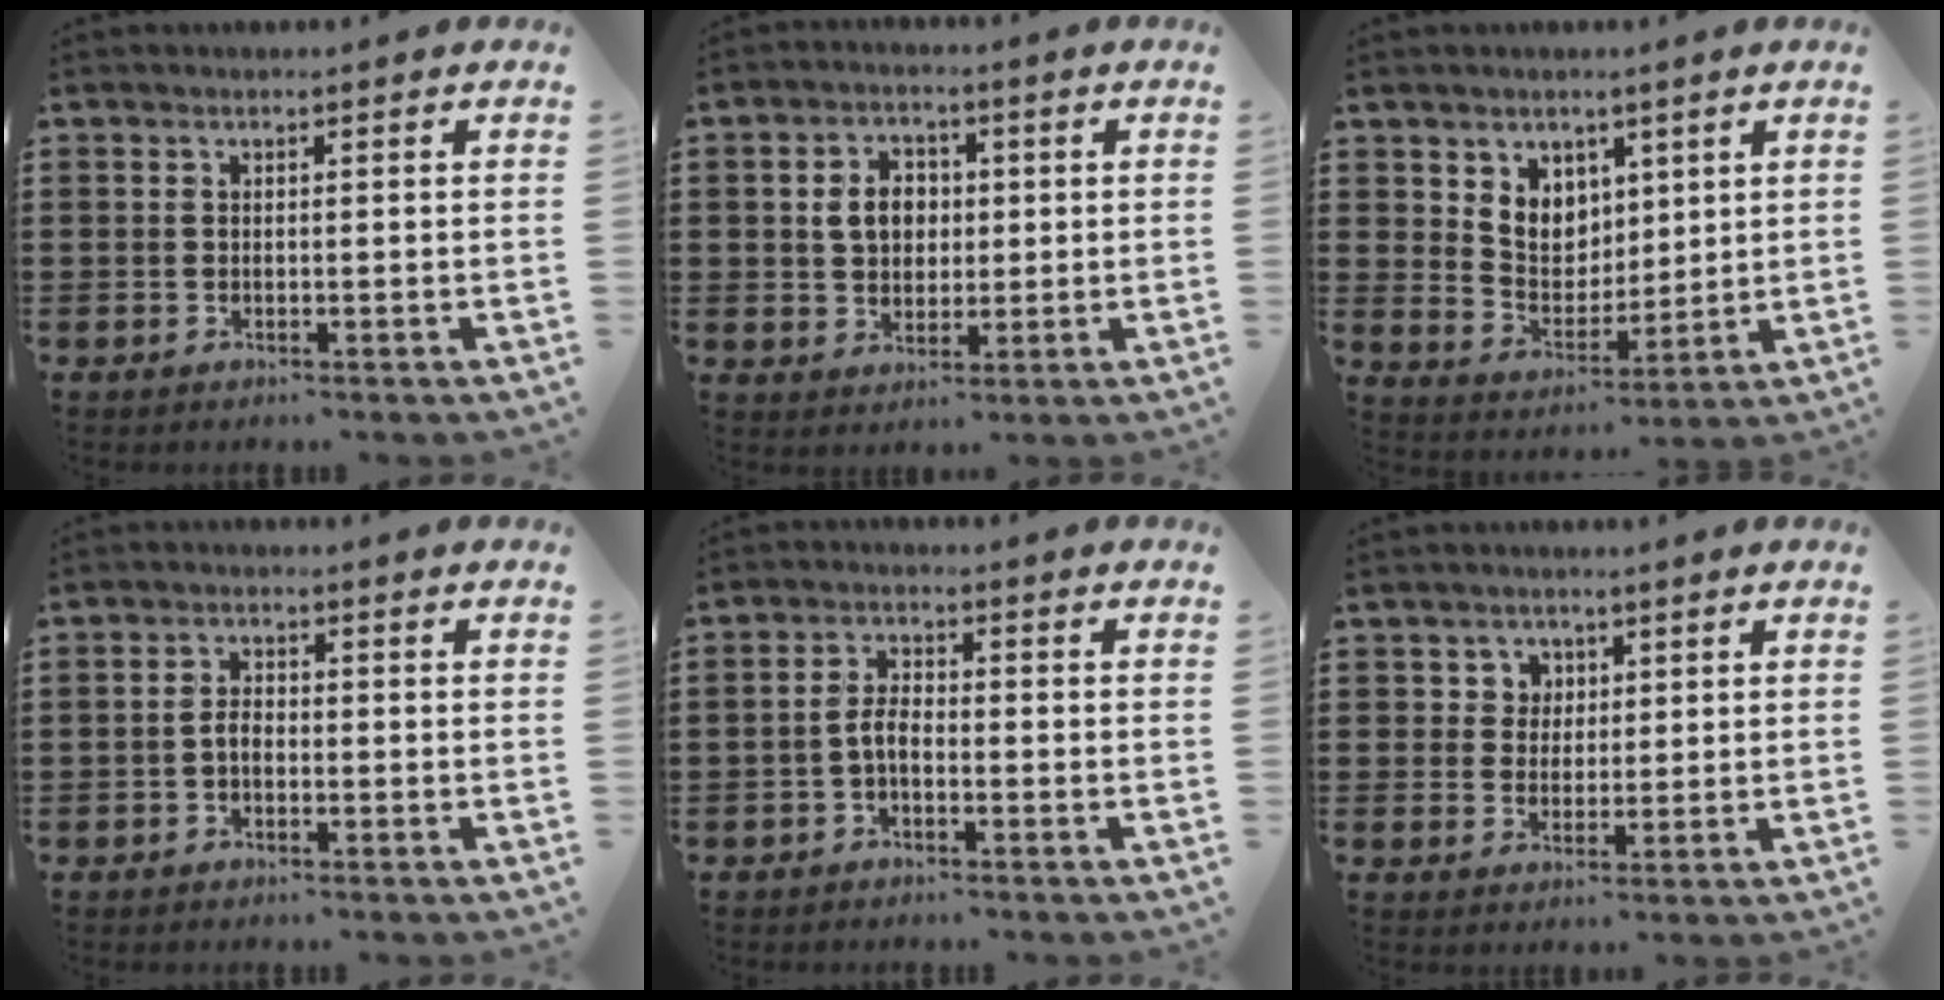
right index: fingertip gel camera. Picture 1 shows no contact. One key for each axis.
{"total": 5.4, "fx": 0.7, "fy": 4.3, "fz": 3.2, "tx": -0.075, "ty": 0.009, "tz": 0.004}
{"total": 6.2, "fx": 3.7, "fy": 4.9, "fz": 0.7, "tx": -0.038, "ty": -0.007, "tz": 0.069}
{"total": 2.2, "fx": -0.7, "fy": 1.3, "fz": 1.7, "tx": -0.042, "ty": 0.002, "tz": -0.018}
{"total": 3.2, "fx": -1.2, "fy": 1.5, "fz": 2.6, "tx": -0.063, "ty": 0.001, "tz": -0.028}
{"total": 3.0, "fx": 1.2, "fy": 2.7, "fz": 0.4, "tx": -0.023, "ty": 0.011, "tz": 0.020}